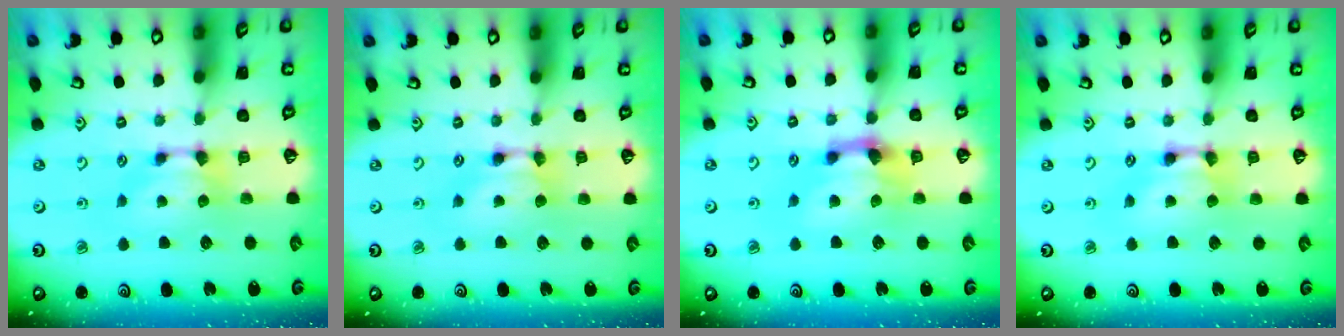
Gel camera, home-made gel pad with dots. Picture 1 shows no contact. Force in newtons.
{"total": 1.6, "press": 1.6, "slide": 0.2}
{"total": 2.8, "press": 2.4, "slide": 1.5}
{"total": 2.0, "press": 2.0, "slide": 0.1}